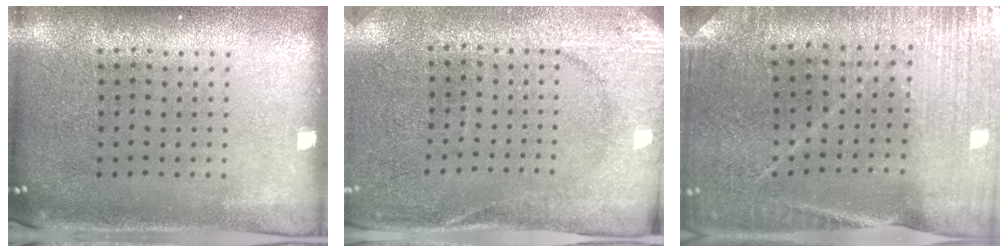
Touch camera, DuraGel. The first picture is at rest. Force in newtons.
{"total": 2.6, "press": 2.5, "slide": 0.7}
{"total": 1.7, "press": 1.7, "slide": 0.1}